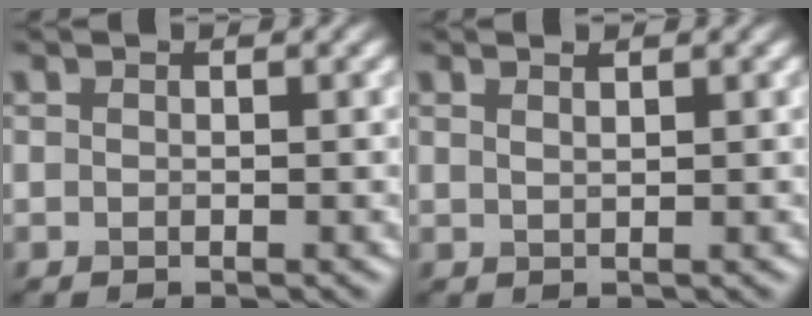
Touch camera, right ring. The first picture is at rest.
{"total": 1.3, "force": [0.9, 0.4, 0.8], "torque": [-0.005, 0.001, 0.009]}